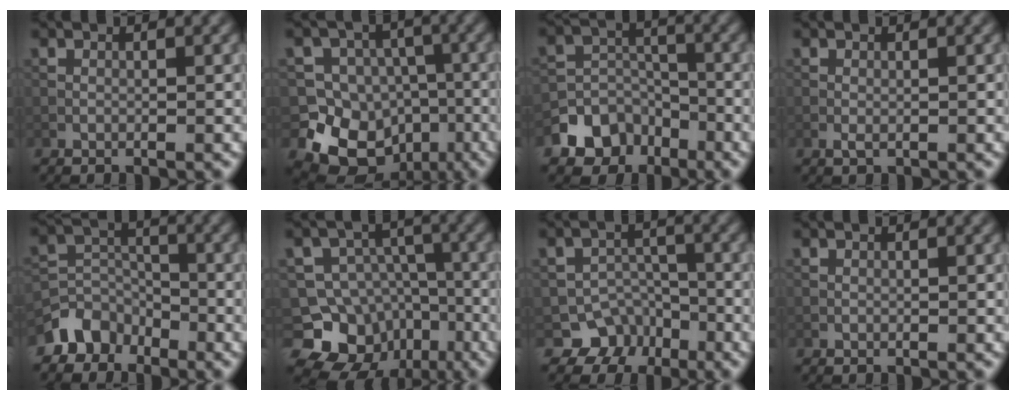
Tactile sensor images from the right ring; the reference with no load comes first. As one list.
[{"total": 10.7, "force": [-4.7, 9.1, 2.9], "torque": [-0.050, -0.007, -0.094]}, {"total": 6.5, "force": [-4.2, 4.7, 1.4], "torque": [-0.014, -0.001, -0.081]}, {"total": 0.6, "force": [-0.1, 0.3, 0.5], "torque": [-0.014, -0.001, 0.000]}, {"total": 4.3, "force": [-3.3, 2.6, 0.7], "torque": [-0.007, -0.002, -0.067]}, {"total": 10.8, "force": [-5.7, 8.8, 2.7], "torque": [-0.046, 0.005, -0.102]}, {"total": 4.0, "force": [-2.4, 3.2, 0.5], "torque": [0.007, 0.003, -0.030]}, {"total": 0.0}]